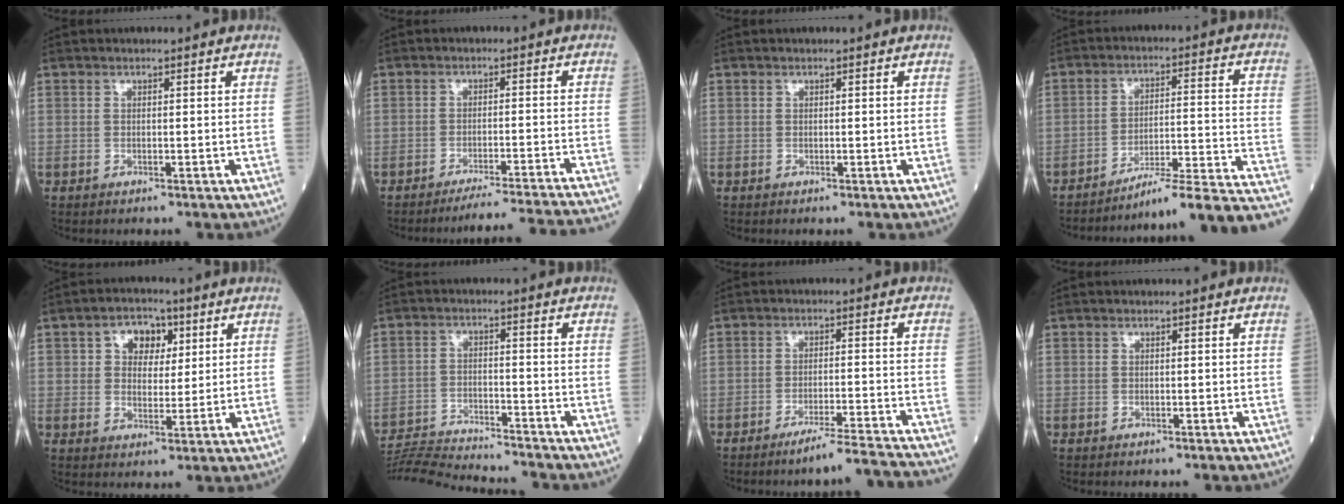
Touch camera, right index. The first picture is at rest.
{"total": 17.2, "force": [-16.3, -2.3, 5.1], "torque": [-0.029, -0.029, -0.208]}
{"total": 0.0}
{"total": 17.2, "force": [-15.0, -1.3, 8.3], "torque": [-0.062, 0.020, -0.209]}
{"total": 6.0, "force": [2.3, 4.2, 3.6], "torque": [-0.053, 0.019, 0.038]}
{"total": 12.9, "force": [-12.6, -0.8, 3.0], "torque": [-0.049, -0.004, -0.206]}
{"total": 9.5, "force": [-8.5, -1.9, 3.7], "torque": [-0.029, -0.010, -0.133]}
{"total": 0.0}